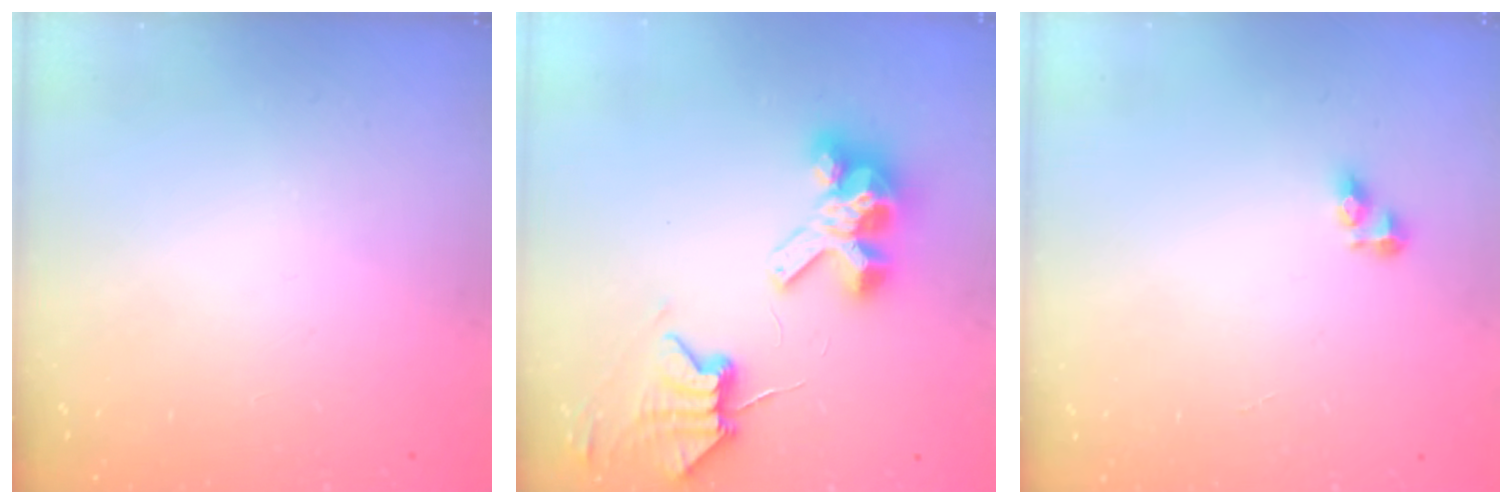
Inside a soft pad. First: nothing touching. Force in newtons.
{"total": 8.0, "press": 7.9, "slide": 1.0}
{"total": 3.4, "press": 3.4, "slide": 0.4}